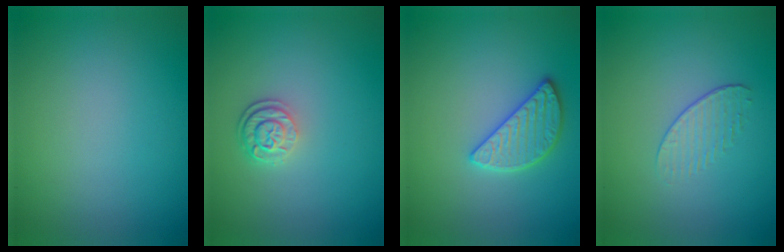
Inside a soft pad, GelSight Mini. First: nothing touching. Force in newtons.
{"total": 2.5, "press": 1.9, "slide": 1.6}
{"total": 2.8, "press": 2.8, "slide": 0.3}
{"total": 1.2, "press": 0.6, "slide": 1.0}